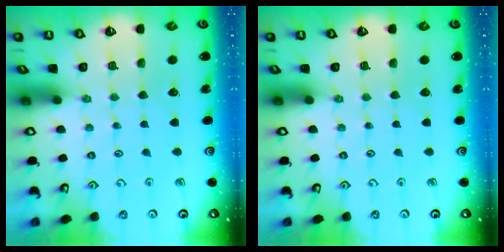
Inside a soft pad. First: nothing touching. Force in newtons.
{"total": 0.0}